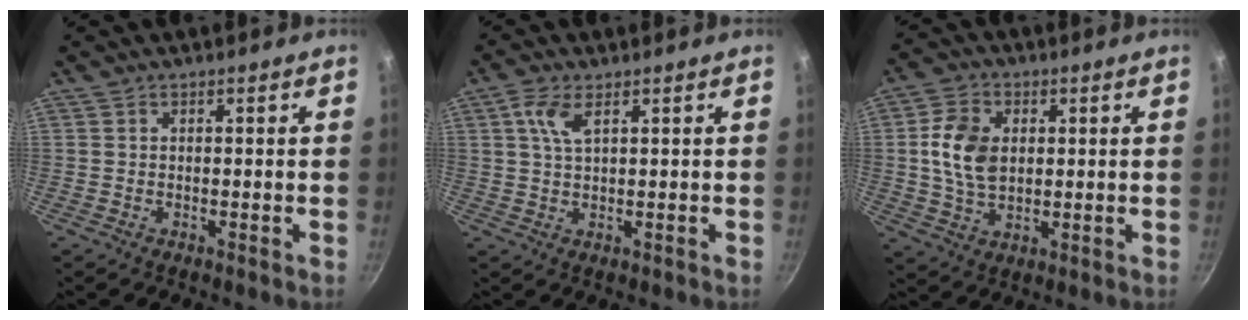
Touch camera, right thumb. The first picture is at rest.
{"total": 4.1, "force": [1.7, 1.6, 3.4], "torque": [-0.073, 0.000, 0.034]}
{"total": 9.7, "force": [1.3, 6.6, 7.0], "torque": [-0.120, 0.003, 0.025]}